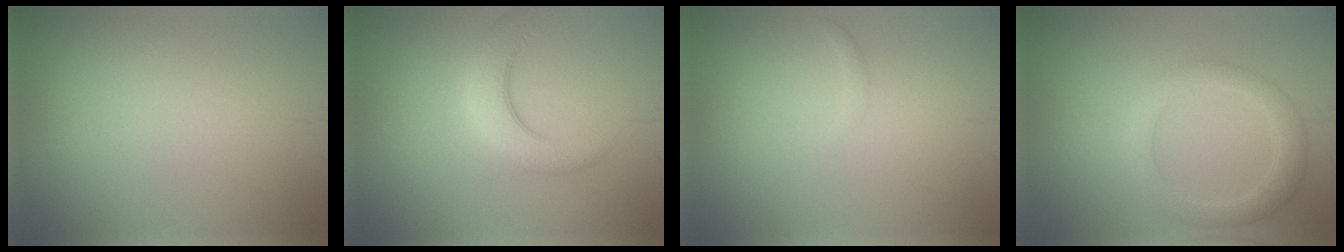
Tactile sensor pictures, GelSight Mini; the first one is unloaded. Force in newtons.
{"total": 4.3, "press": 4.3, "slide": 0.3}
{"total": 0.6, "press": 0.6, "slide": 0.1}
{"total": 3.2, "press": 3.2, "slide": 0.1}